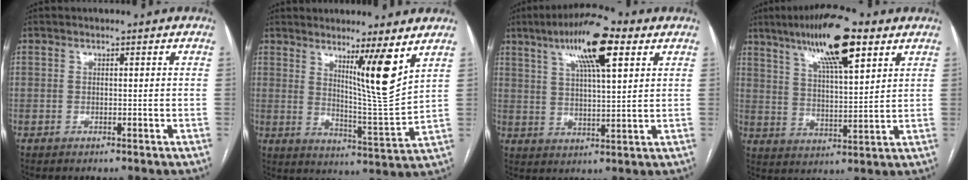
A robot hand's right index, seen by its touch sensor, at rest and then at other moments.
{"total": 9.3, "force": [5.2, -1.0, 7.6], "torque": [-0.121, -0.028, 0.090]}
{"total": 12.7, "force": [6.7, 2.5, 10.5], "torque": [-0.185, 0.019, 0.109]}
{"total": 14.0, "force": [8.4, 2.7, 10.8], "torque": [-0.191, 0.014, 0.143]}